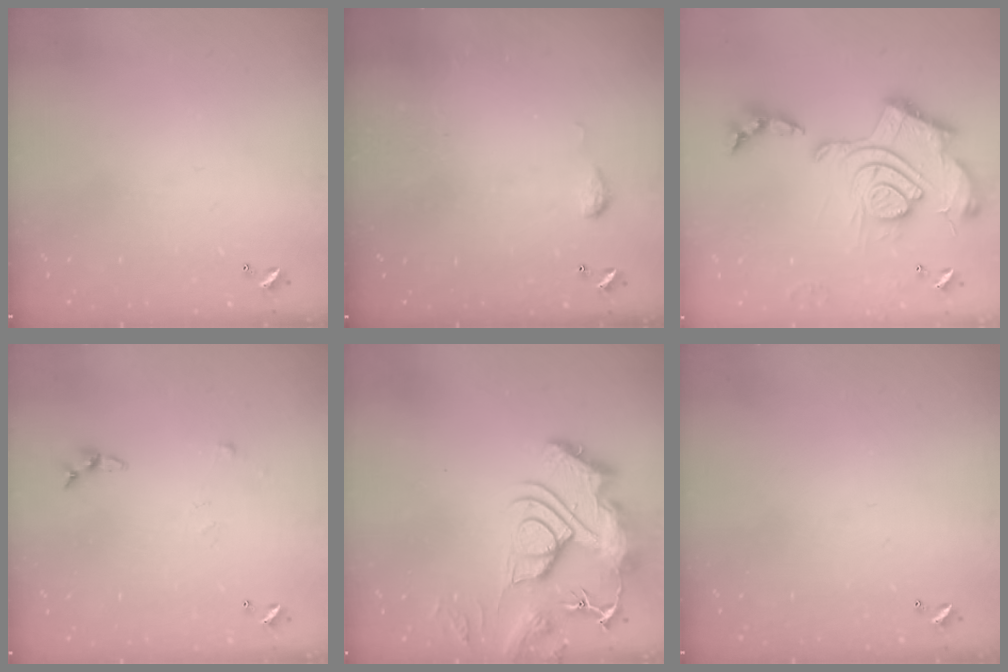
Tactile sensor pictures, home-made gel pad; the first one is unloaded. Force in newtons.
{"total": 3.3, "press": 3.2, "slide": 0.5}
{"total": 2.5, "press": 1.9, "slide": 1.7}
{"total": 4.2, "press": 4.2, "slide": 0.5}
{"total": 17.8, "press": 17.8, "slide": 1.8}
{"total": 0.0}